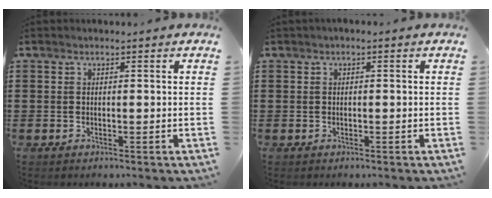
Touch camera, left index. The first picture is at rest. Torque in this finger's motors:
{"motor_torque": [0.05, 0.00, 0.08, 0.00]}